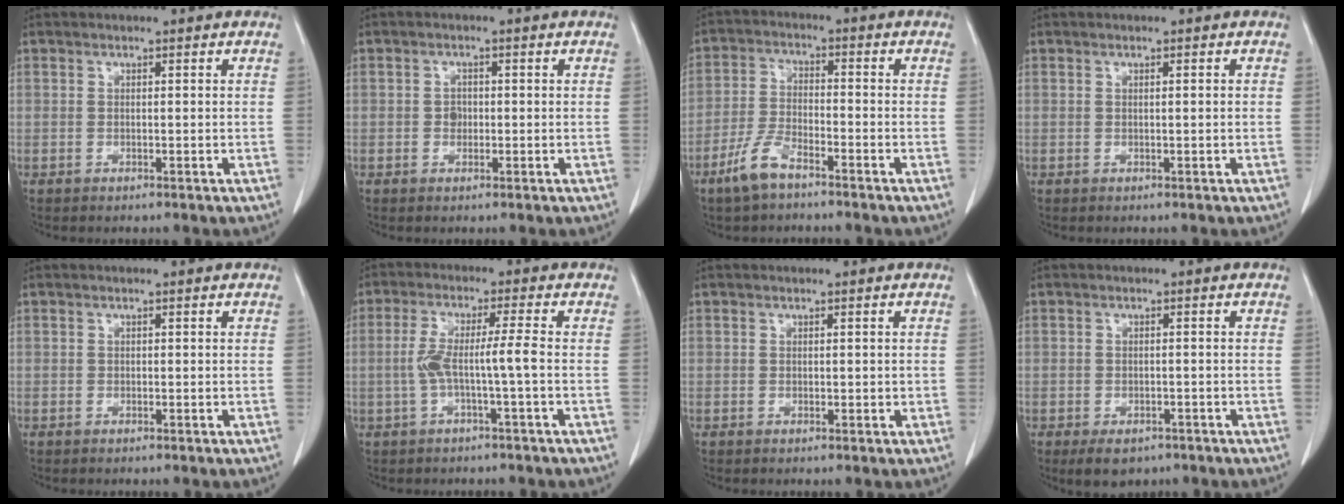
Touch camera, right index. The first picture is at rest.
{"total": 1.5, "force": [-0.1, 1.3, 0.8], "torque": [-0.011, 0.004, -0.001]}
{"total": 6.2, "force": [-4.4, 1.8, 3.9], "torque": [-0.091, -0.005, -0.089]}
{"total": 0.5, "force": [0.1, -0.1, 0.5], "torque": [-0.009, 0.000, 0.003]}
{"total": 0.0}
{"total": 5.5, "force": [-1.1, -0.3, 5.4], "torque": [-0.109, 0.015, -0.018]}
{"total": 0.9, "force": [0.1, 0.6, 0.7], "torque": [-0.007, -0.001, 0.002]}
{"total": 4.5, "force": [-3.0, 2.5, 2.0], "torque": [-0.027, -0.003, -0.037]}